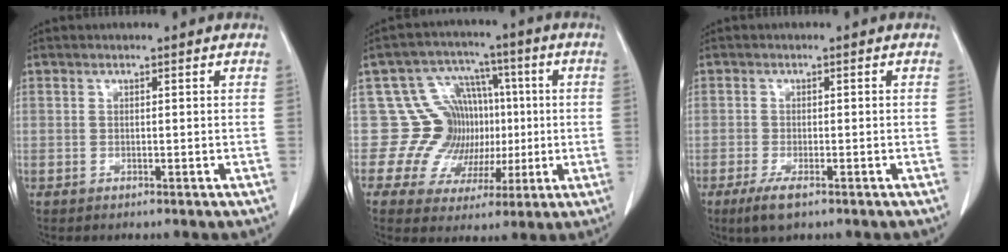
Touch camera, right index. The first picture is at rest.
{"total": 10.7, "force": [0.5, 10.2, 3.0], "torque": [-0.036, 0.047, 0.025]}
{"total": 3.5, "force": [-2.2, 0.8, 2.6], "torque": [-0.059, -0.007, -0.036]}